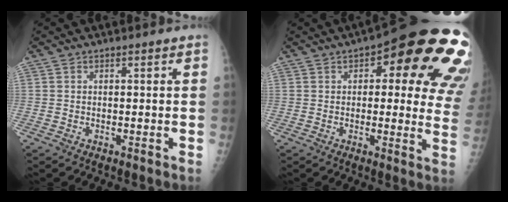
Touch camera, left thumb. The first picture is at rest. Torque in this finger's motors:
{"motor_torque": [0.79, 0.78, 1.41, -1.36, 0.13]}